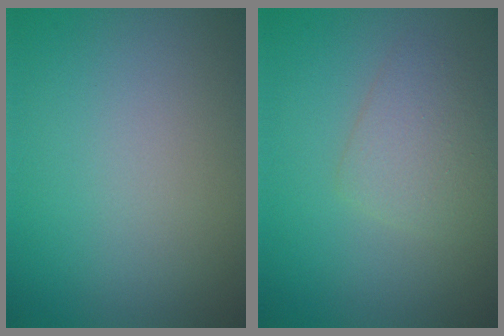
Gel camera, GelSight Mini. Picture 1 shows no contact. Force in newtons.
{"total": 2.6, "press": 2.6, "slide": 0.1}